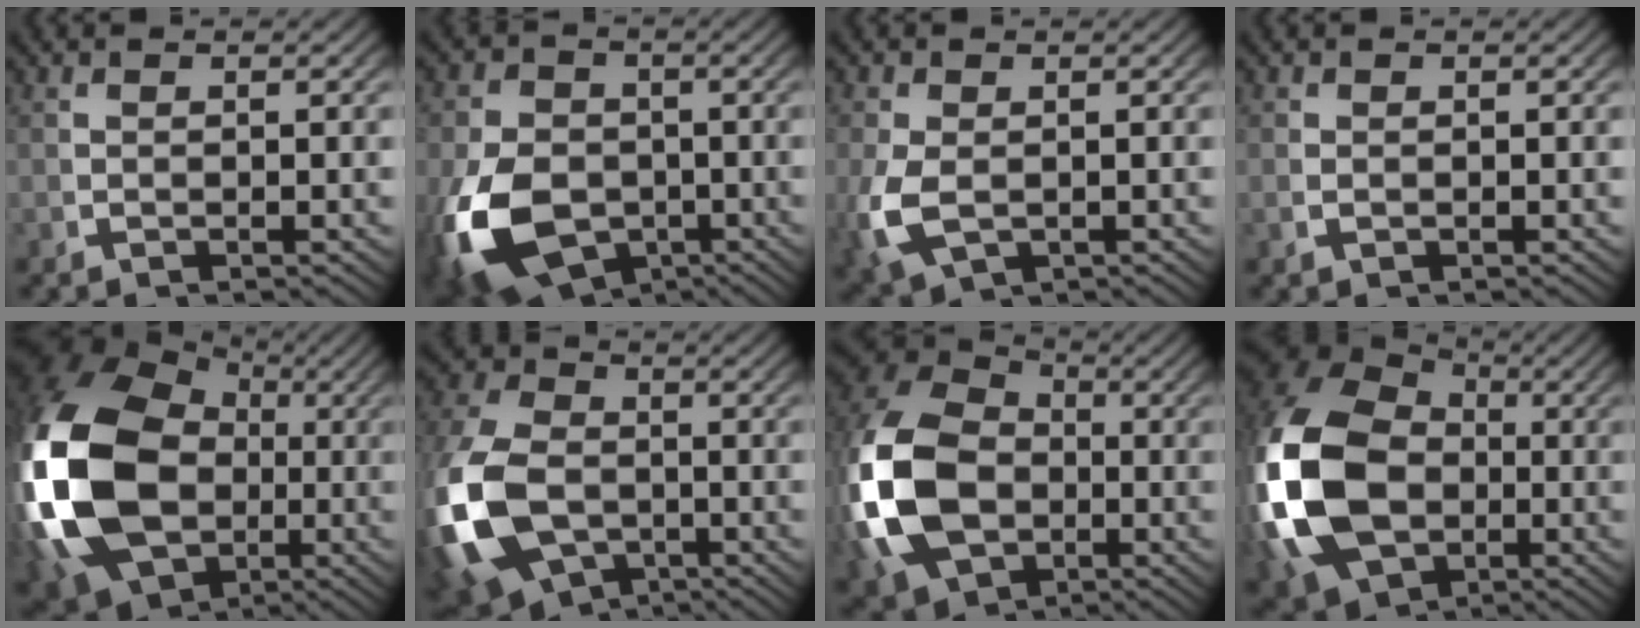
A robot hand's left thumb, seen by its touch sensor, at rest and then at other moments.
{"total": 12.6, "force": [-4.2, 9.2, 7.6], "torque": [-0.164, -0.057, -0.047]}
{"total": 5.2, "force": [-1.1, 3.8, 3.3], "torque": [-0.098, -0.032, 0.001]}
{"total": 0.6, "force": [0.0, 0.5, 0.3], "torque": [-0.013, -0.009, 0.006]}
{"total": 20.4, "force": [-0.7, 14.7, 14.1], "torque": [-0.353, -0.062, 0.017]}
{"total": 12.1, "force": [-2.8, 8.8, 7.7], "torque": [-0.191, -0.051, -0.028]}
{"total": 16.3, "force": [-1.4, 12.0, 10.9], "torque": [-0.268, -0.039, -0.003]}
{"total": 18.2, "force": [-1.2, 13.2, 12.4], "torque": [-0.308, -0.046, 0.003]}